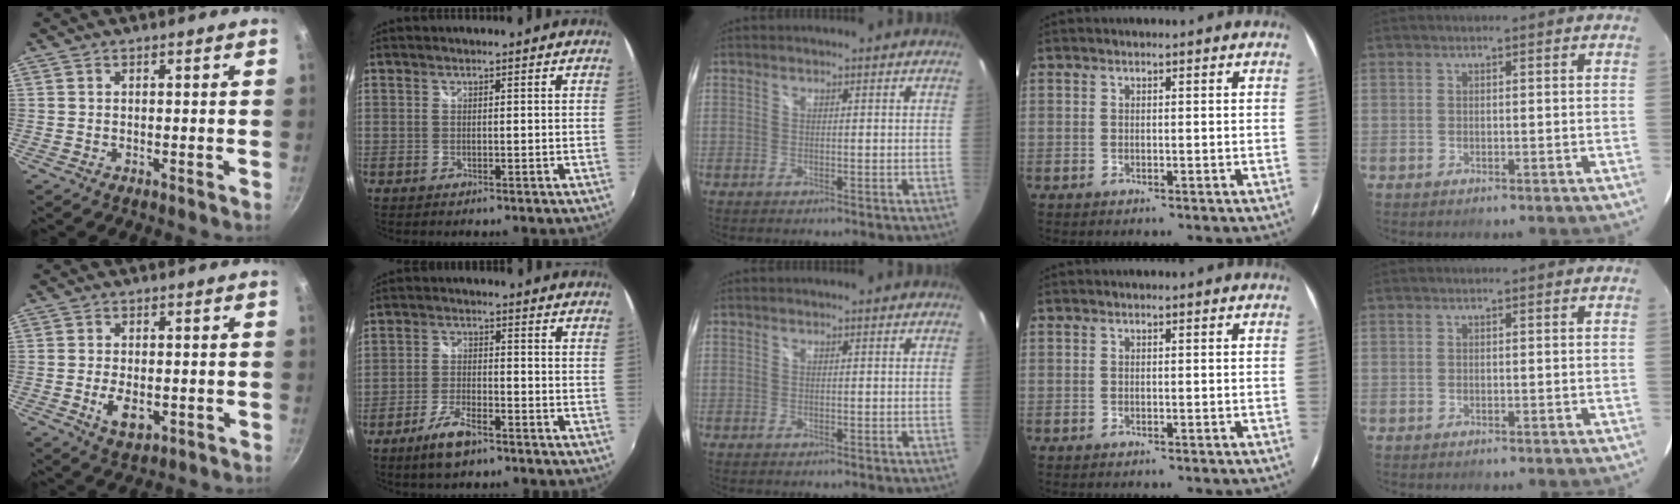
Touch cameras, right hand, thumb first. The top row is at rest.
{"thumb": {"total": 5.8, "force": [-1.4, 3.3, 4.6], "torque": [-0.075, -0.001, -0.015]}, "index": {"total": 6.7, "force": [-4.6, 2.2, 4.2], "torque": [-0.100, -0.006, -0.086]}}